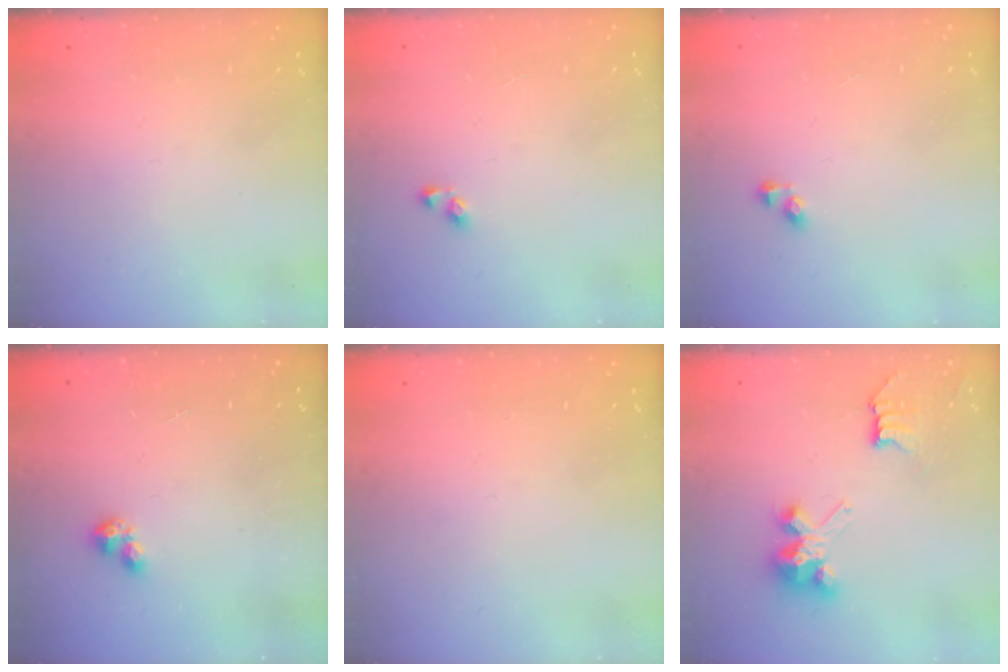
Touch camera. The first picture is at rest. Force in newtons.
{"total": 2.9, "press": 2.9, "slide": 0.3}
{"total": 2.5, "press": 2.5, "slide": 0.2}
{"total": 1.0, "press": 1.0, "slide": 0.1}
{"total": 0.0}
{"total": 6.6, "press": 6.6, "slide": 0.1}